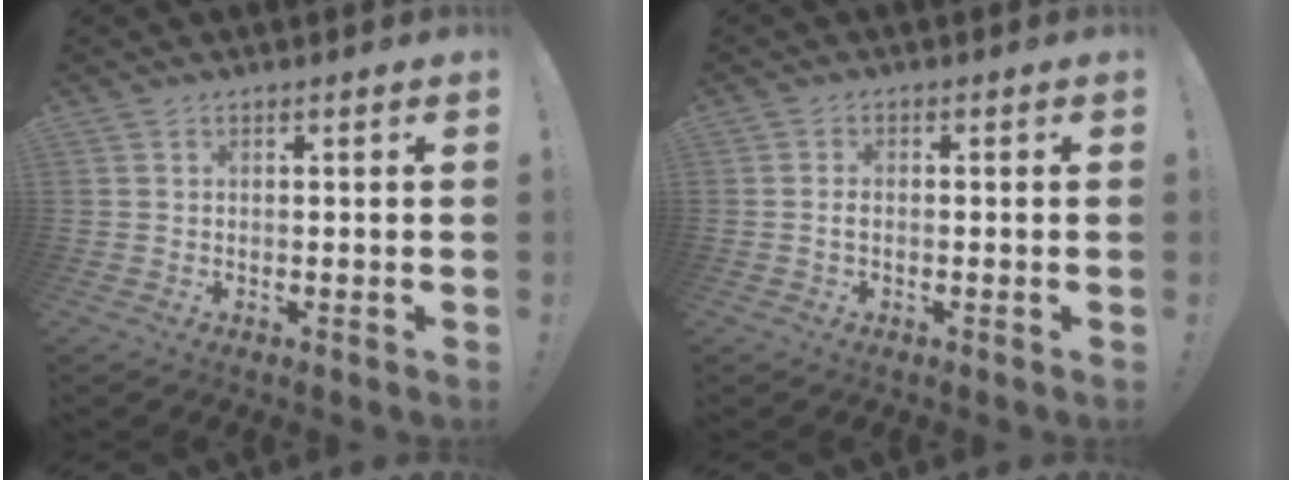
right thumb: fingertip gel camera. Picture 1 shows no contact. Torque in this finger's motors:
{"motor_torque": [-0.14, 0.04, 0.01, 0.23, -0.03]}